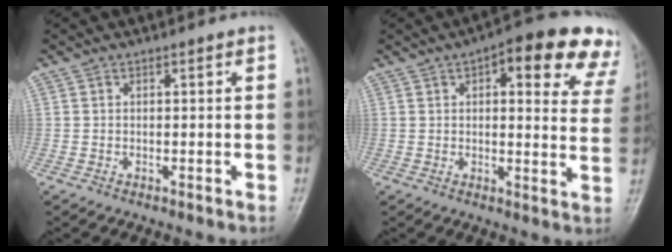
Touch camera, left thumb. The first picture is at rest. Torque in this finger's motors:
{"motor_torque": [0.37, 0.42, 0.35, 0.09, 0.09]}